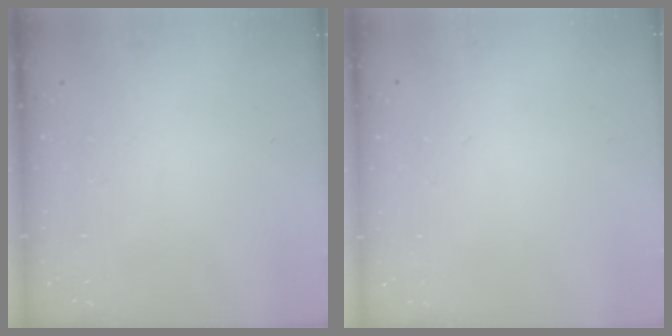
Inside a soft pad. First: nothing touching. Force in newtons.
{"total": 1.8, "press": 1.8, "slide": 0.2}